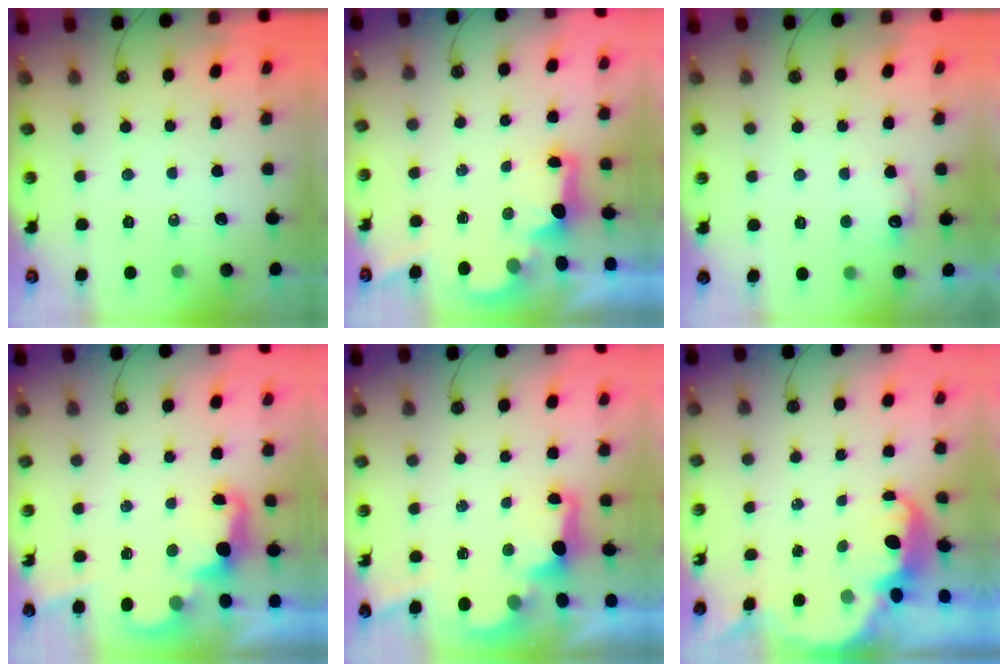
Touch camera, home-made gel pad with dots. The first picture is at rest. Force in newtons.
{"total": 2.2, "press": 2.1, "slide": 0.8}
{"total": 6.9, "press": 6.8, "slide": 1.2}
{"total": 2.5, "press": 2.5, "slide": 0.5}
{"total": 2.6, "press": 2.5, "slide": 0.8}
{"total": 2.8, "press": 2.8, "slide": 0.6}